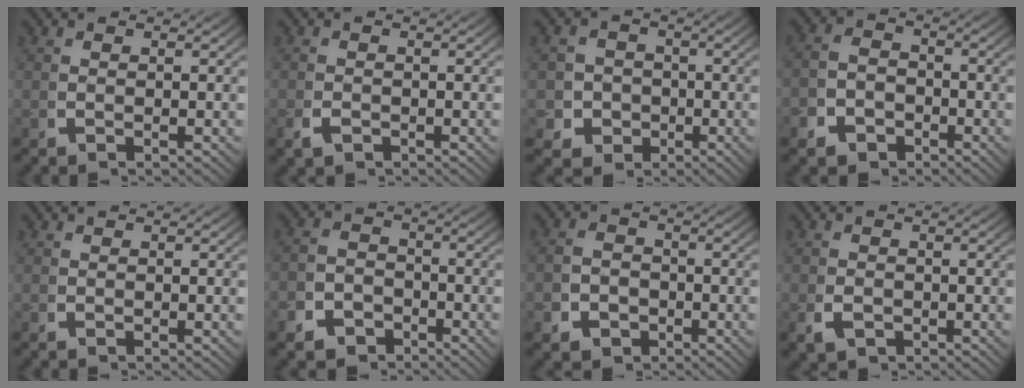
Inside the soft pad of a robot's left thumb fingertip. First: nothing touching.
{"total": 1.6, "force": [-1.1, 1.0, 0.6], "torque": [-0.014, -0.008, -0.017]}
{"total": 7.6, "force": [-2.2, 6.8, 2.6], "torque": [-0.049, -0.041, -0.027]}
{"total": 3.9, "force": [-2.3, 2.9, 1.2], "torque": [-0.017, -0.015, -0.038]}
{"total": 0.0}
{"total": 5.2, "force": [-3.3, 3.8, 1.2], "torque": [-0.011, -0.024, -0.056]}
{"total": 4.5, "force": [-2.0, 3.6, 1.6], "torque": [-0.031, -0.018, -0.030]}
{"total": 2.4, "force": [-1.1, 1.8, 1.1], "torque": [-0.027, -0.011, -0.014]}